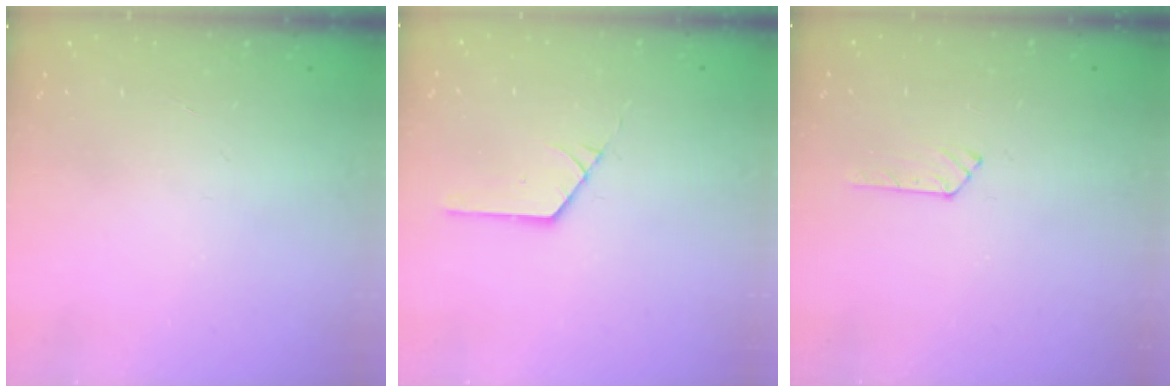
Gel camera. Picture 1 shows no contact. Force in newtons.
{"total": 1.8, "press": 1.8, "slide": 0.0}
{"total": 5.2, "press": 5.1, "slide": 0.6}